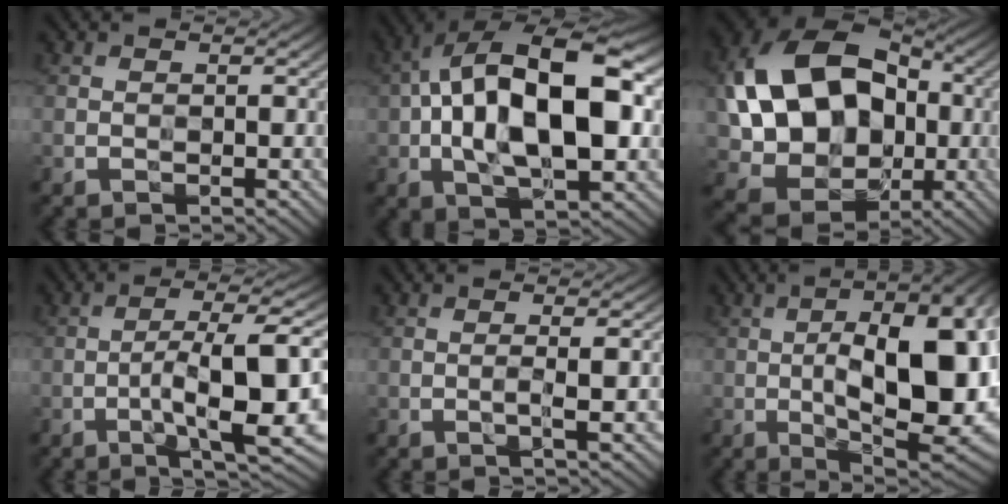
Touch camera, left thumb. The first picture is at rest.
{"total": 17.2, "force": [0.7, 8.7, 14.8], "torque": [-0.257, 0.025, -0.001]}
{"total": 18.0, "force": [1.0, 13.6, 11.6], "torque": [-0.243, -0.012, 0.030]}
{"total": 12.1, "force": [-3.0, 2.8, 11.4], "torque": [-0.180, 0.010, -0.046]}
{"total": 3.7, "force": [-0.5, 0.5, 3.6], "torque": [-0.057, 0.005, -0.014]}
{"total": 18.5, "force": [-0.3, 7.0, 17.1], "torque": [-0.239, 0.012, -0.014]}